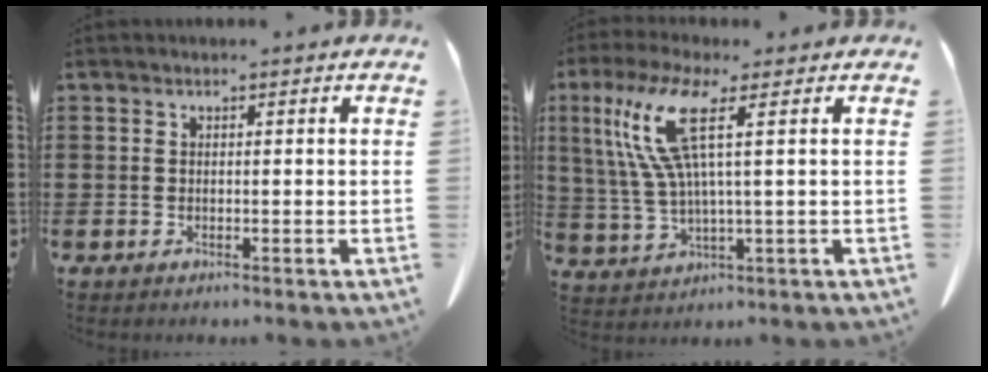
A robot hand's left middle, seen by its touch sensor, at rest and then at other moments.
{"total": 9.7, "force": [3.8, 1.0, 8.8], "torque": [-0.216, -0.013, 0.055]}